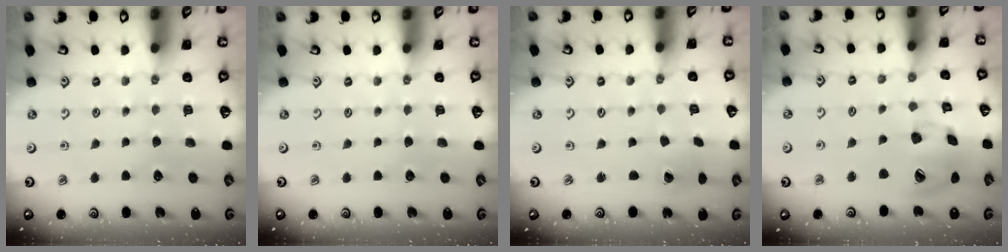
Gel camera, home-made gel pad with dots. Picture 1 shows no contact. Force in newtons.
{"total": 0.0}
{"total": 1.8, "press": 1.8, "slide": 0.1}
{"total": 20.0, "press": 19.7, "slide": 2.9}